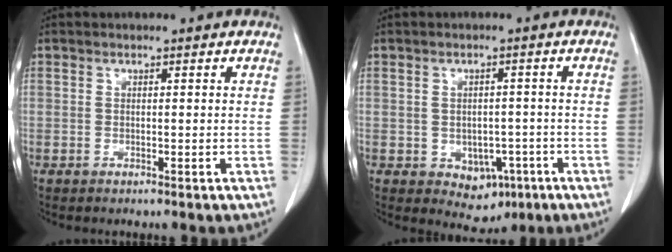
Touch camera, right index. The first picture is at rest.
{"total": 5.4, "force": [-2.1, 4.0, 3.0], "torque": [-0.032, 0.005, -0.018]}